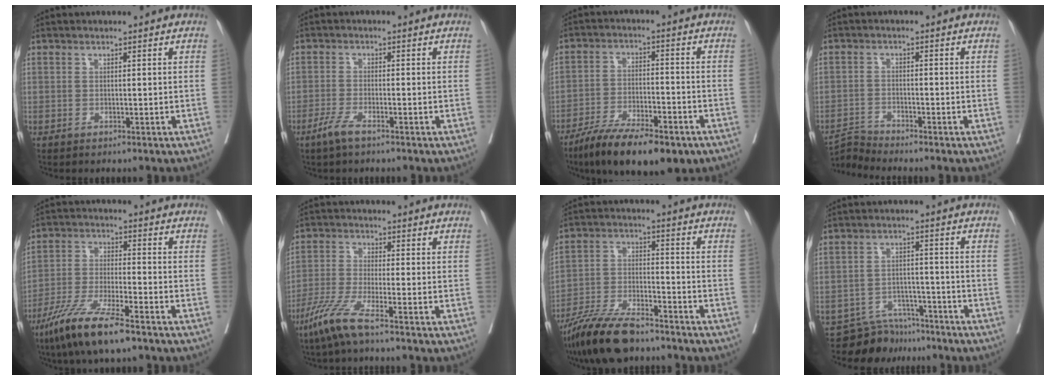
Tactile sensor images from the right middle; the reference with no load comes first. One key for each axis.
{"total": 3.0, "fx": -2.1, "fy": 0.4, "fz": 2.1, "tx": -0.049, "ty": -0.004, "tz": -0.045}
{"total": 14.6, "fx": -10.2, "fy": 4.1, "fz": 9.6, "tx": -0.154, "ty": -0.019, "tz": -0.167}
{"total": 0.0}
{"total": 11.2, "fx": -7.7, "fy": 1.3, "fz": 8.0, "tx": -0.165, "ty": -0.030, "tz": -0.144}
{"total": 6.4, "fx": -4.4, "fy": -0.1, "fz": 4.6, "tx": -0.102, "ty": -0.018, "tz": -0.096}
{"total": 11.7, "fx": -9.6, "fy": 2.4, "fz": 6.2, "tx": -0.121, "ty": -0.021, "tz": -0.177}
{"total": 6.6, "fx": -6.0, "fy": 2.7, "fz": -0.6, "tx": 0.015, "ty": 0.017, "tz": -0.096}